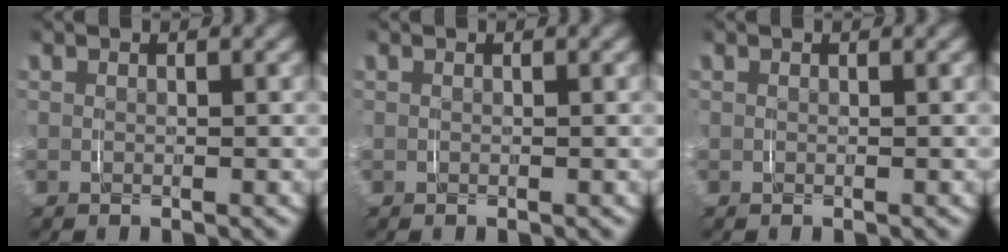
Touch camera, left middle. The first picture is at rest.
{"total": 0.0}
{"total": 0.0}